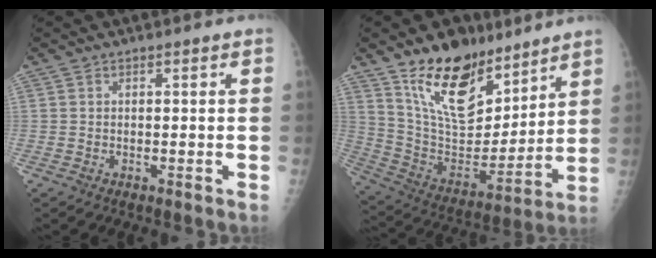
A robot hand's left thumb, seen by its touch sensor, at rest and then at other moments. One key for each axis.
{"total": 20.2, "fx": 13.6, "fy": 10.0, "fz": 11.1, "tx": -0.134, "ty": -0.084, "tz": 0.248}